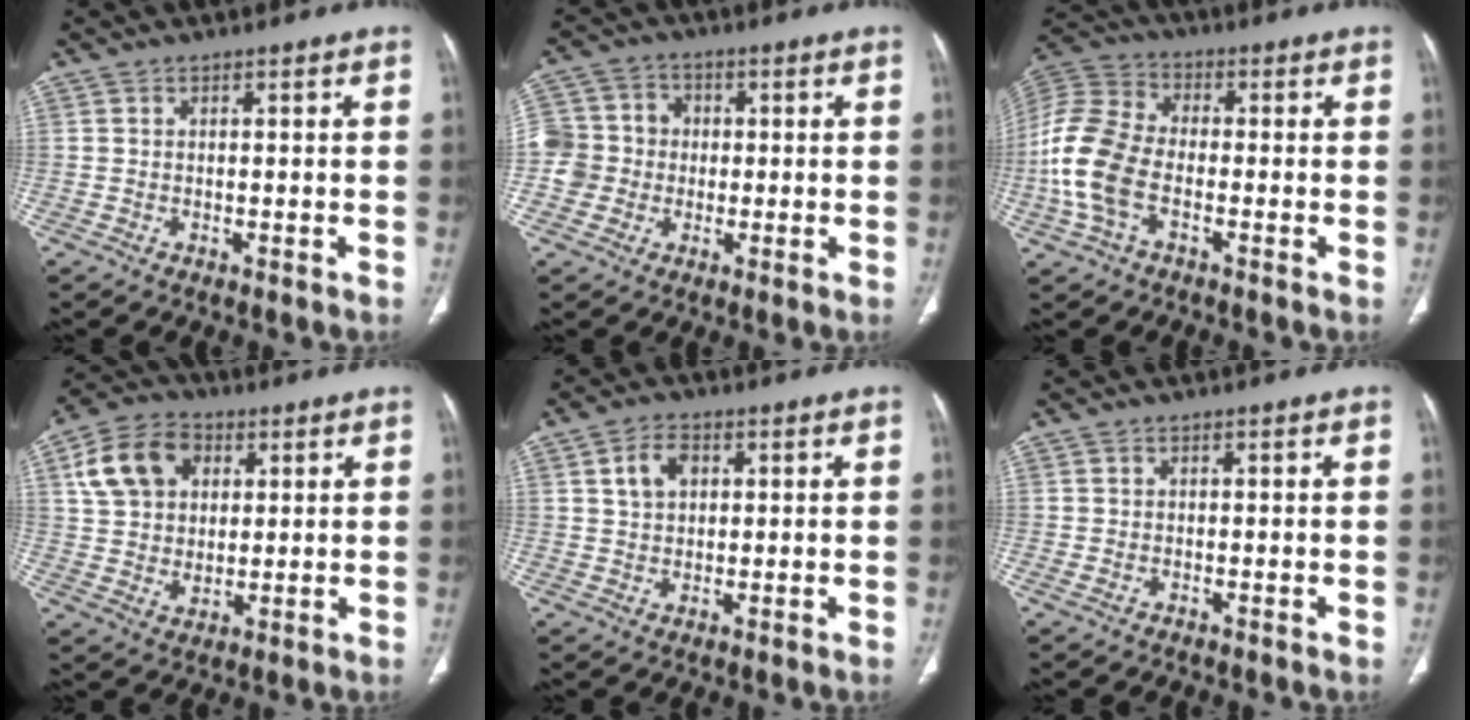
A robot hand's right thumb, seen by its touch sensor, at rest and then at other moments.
{"total": 8.7, "force": [-0.8, 8.4, 2.4], "torque": [-0.024, 0.025, -0.019]}
{"total": 13.7, "force": [-3.2, 8.2, 10.4], "torque": [-0.233, 0.023, -0.071]}
{"total": 12.9, "force": [4.1, 10.1, 6.9], "torque": [-0.102, -0.001, 0.071]}
{"total": 5.3, "force": [1.8, 3.7, 3.3], "torque": [-0.050, 0.001, 0.032]}
{"total": 0.7, "force": [-0.1, 0.5, 0.5], "torque": [-0.015, -0.002, -0.001]}